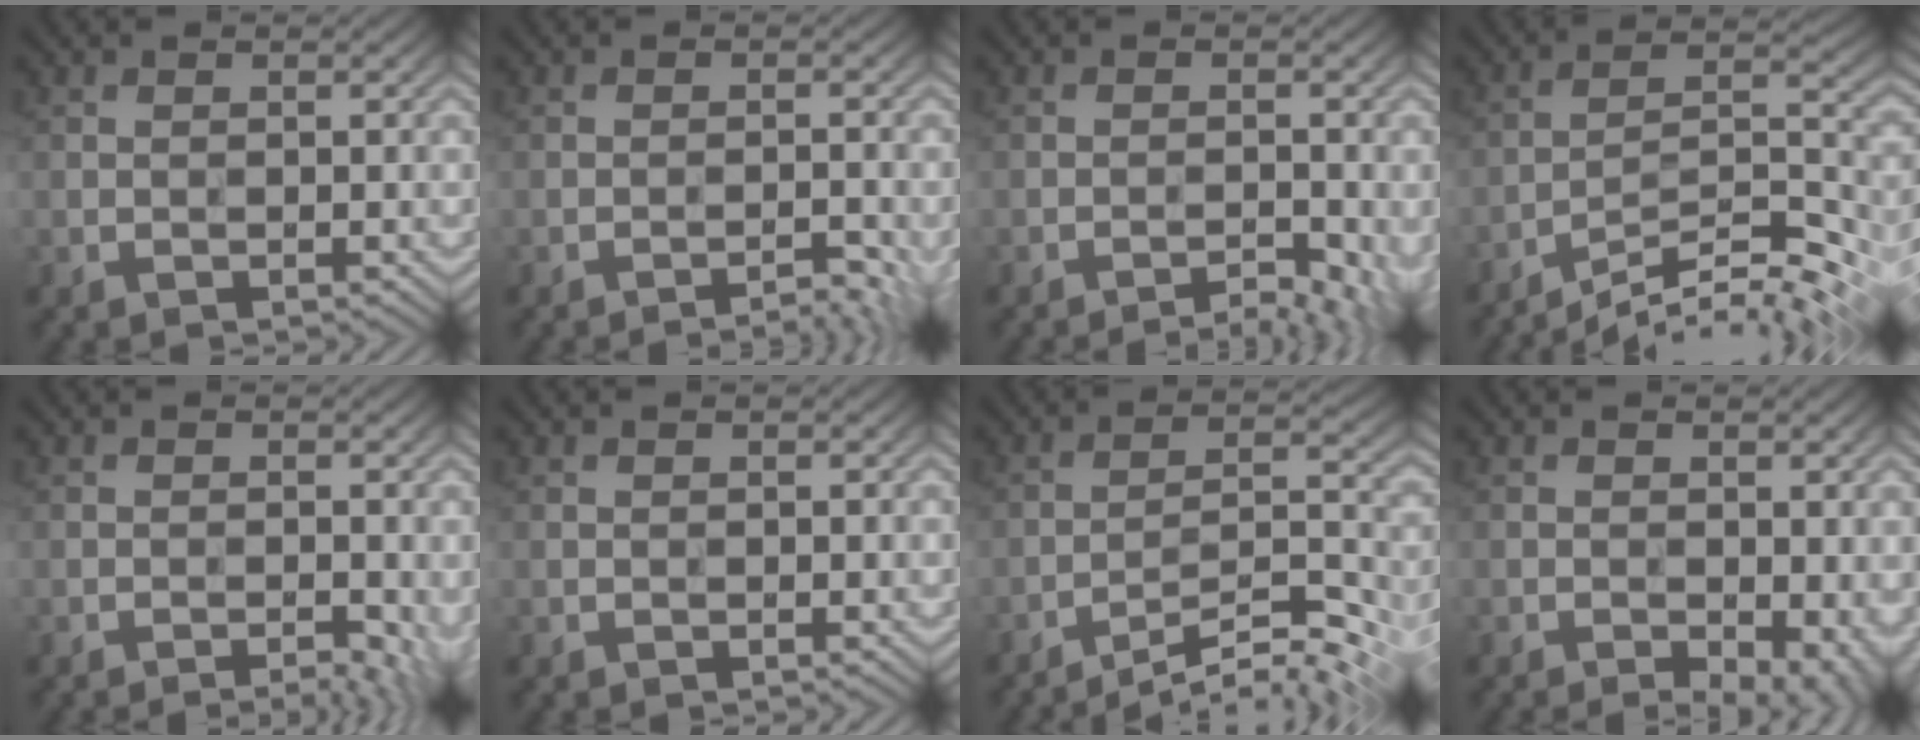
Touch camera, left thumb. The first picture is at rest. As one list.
[{"total": 3.0, "force": [-2.4, 0.3, 1.7], "torque": [-0.025, 0.010, -0.039]}, {"total": 4.0, "force": [-3.1, 0.8, 2.5], "torque": [-0.044, 0.009, -0.042]}, {"total": 11.2, "force": [-8.8, 1.7, 6.8], "torque": [-0.112, 0.012, -0.145]}, {"total": 2.3, "force": [-1.3, 0.5, 1.8], "torque": [-0.026, 0.001, -0.017]}, {"total": 0.0}, {"total": 10.2, "force": [-7.9, 1.3, 6.3], "torque": [-0.110, 0.012, -0.125]}, {"total": 4.7, "force": [-2.1, 1.9, 3.7], "torque": [-0.050, -0.010, -0.019]}]